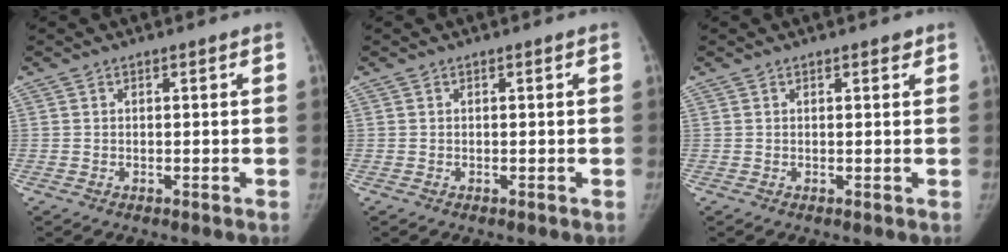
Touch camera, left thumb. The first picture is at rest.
{"total": 0.0}
{"total": 1.2, "force": [0.9, 0.5, 0.6], "torque": [-0.005, -0.004, 0.010]}